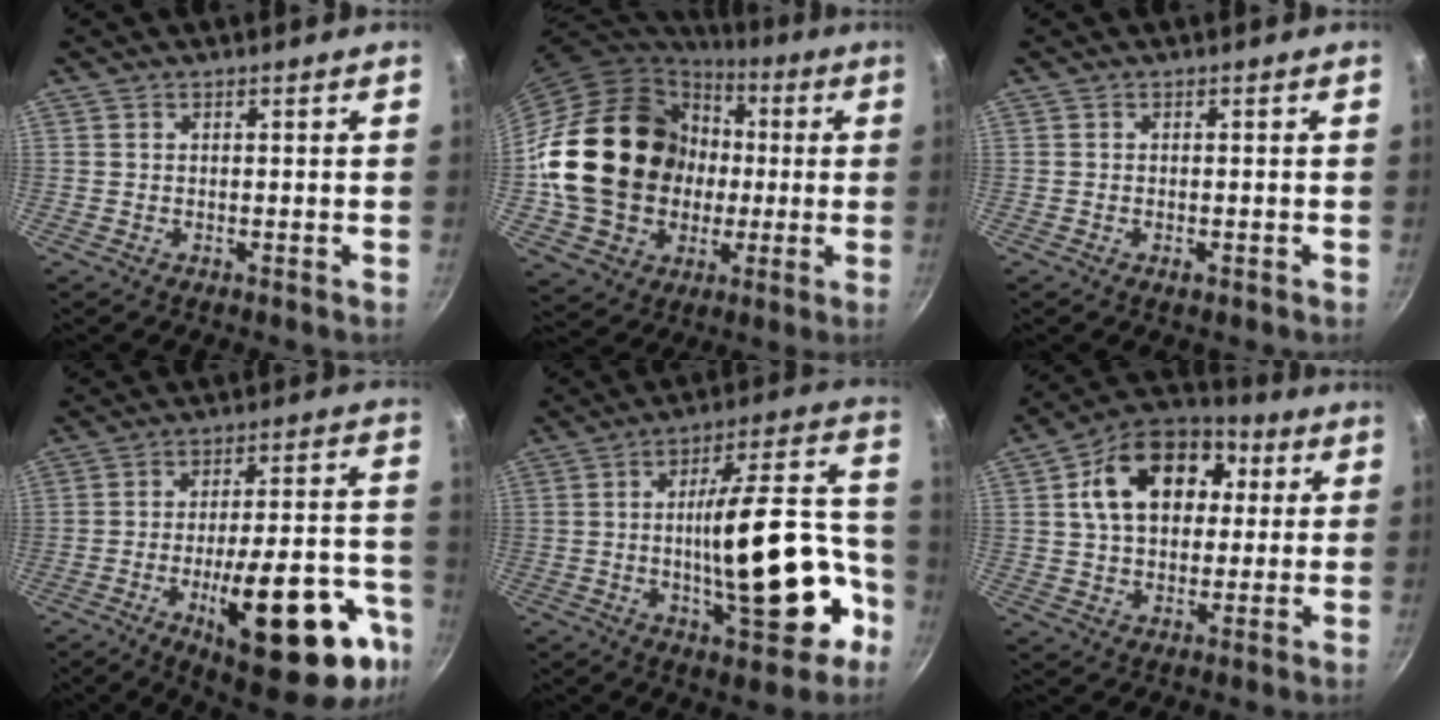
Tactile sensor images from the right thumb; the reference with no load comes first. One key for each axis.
{"total": 24.3, "fx": 0.4, "fy": 20.3, "fz": 13.3, "tx": -0.216, "ty": 0.031, "tz": 0.024}
{"total": 1.2, "fx": -0.5, "fy": 0.5, "fz": 0.9, "tx": -0.015, "ty": 0.001, "tz": -0.009}
{"total": 26.3, "fx": -11.5, "fy": 9.4, "fz": 21.7, "tx": -0.255, "ty": 0.044, "tz": -0.156}
{"total": 22.6, "fx": -5.9, "fy": 8.8, "fz": 19.9, "tx": -0.259, "ty": 0.056, "tz": -0.076}
{"total": 17.8, "fx": 4.1, "fy": 12.6, "fz": 11.8, "tx": -0.170, "ty": 0.021, "tz": 0.052}